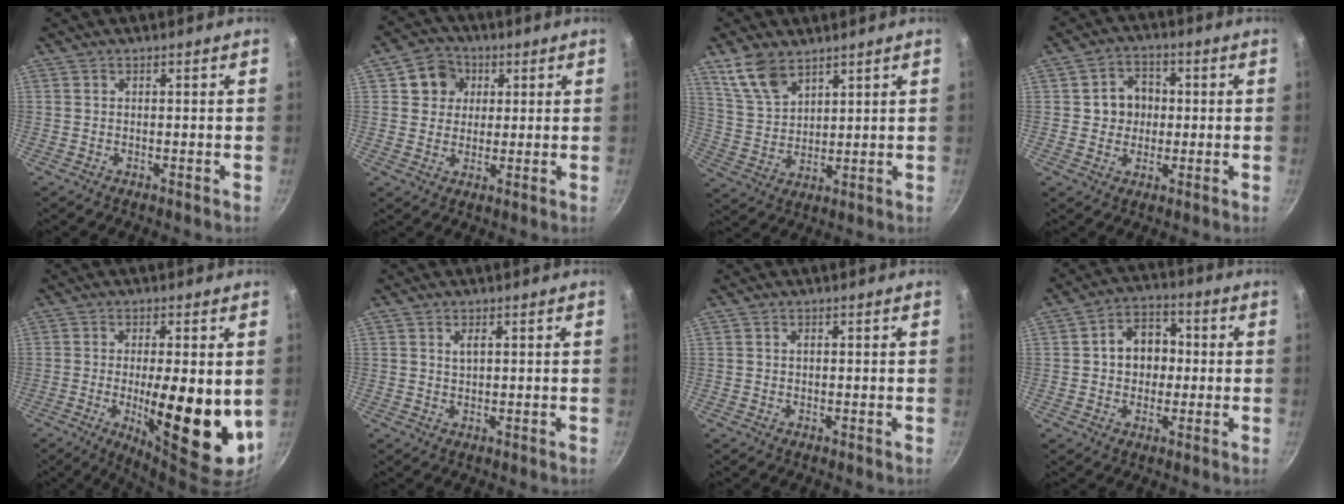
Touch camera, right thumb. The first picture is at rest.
{"total": 7.1, "force": [2.3, 6.3, 2.3], "torque": [0.002, 0.007, 0.030]}
{"total": 8.5, "force": [5.9, 4.2, 4.4], "torque": [-0.073, -0.021, 0.129]}
{"total": 5.6, "force": [0.6, 4.8, 2.8], "torque": [-0.013, 0.004, 0.004]}
{"total": 15.5, "force": [-1.5, 4.7, 14.7], "torque": [-0.204, -0.011, -0.014]}
{"total": 1.8, "force": [0.7, 0.8, 1.4], "torque": [-0.024, -0.002, 0.015]}
{"total": 0.6, "force": [0.2, 0.5, 0.4], "torque": [-0.006, 0.004, 0.004]}
{"total": 9.3, "force": [0.5, 7.2, 5.8], "torque": [-0.048, 0.016, -0.003]}